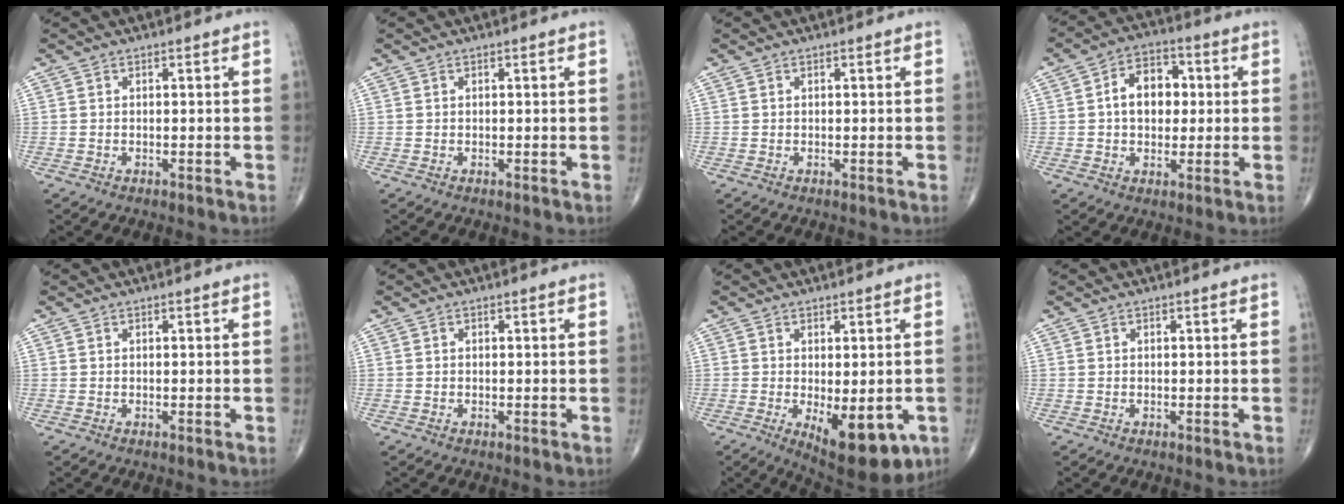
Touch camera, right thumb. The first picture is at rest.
{"total": 0.0}
{"total": 0.0}
{"total": 9.6, "force": [0.9, 6.8, 6.7], "torque": [-0.077, 0.020, 0.009]}
{"total": 0.0}
{"total": 0.0}
{"total": 12.8, "force": [-4.3, 5.5, 10.7], "torque": [-0.137, -0.017, -0.047]}
{"total": 0.0}